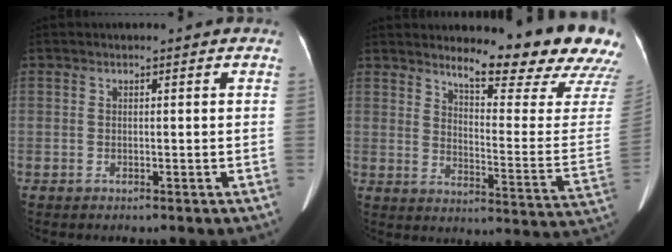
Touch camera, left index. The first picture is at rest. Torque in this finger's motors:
{"motor_torque": [0.94, -1.20, 0.16, 0.04]}